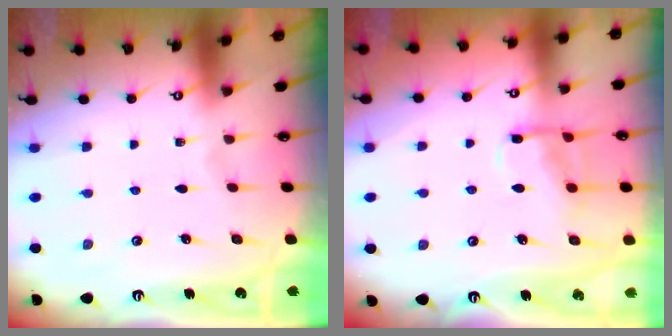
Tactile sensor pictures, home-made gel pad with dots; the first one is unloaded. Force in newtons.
{"total": 10.8, "press": 10.8, "slide": 1.1}